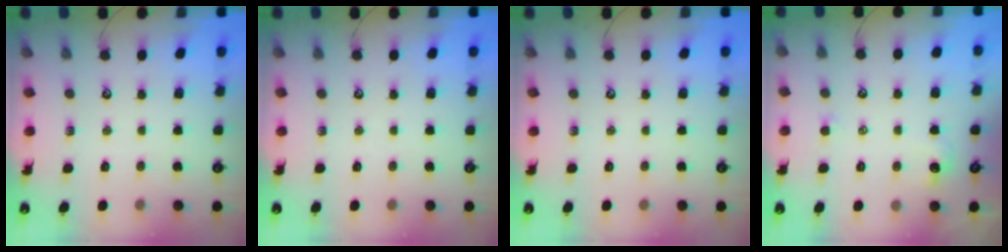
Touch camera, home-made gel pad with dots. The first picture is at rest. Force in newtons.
{"total": 0.0}
{"total": 0.0}
{"total": 0.8, "press": 0.4, "slide": 0.7}